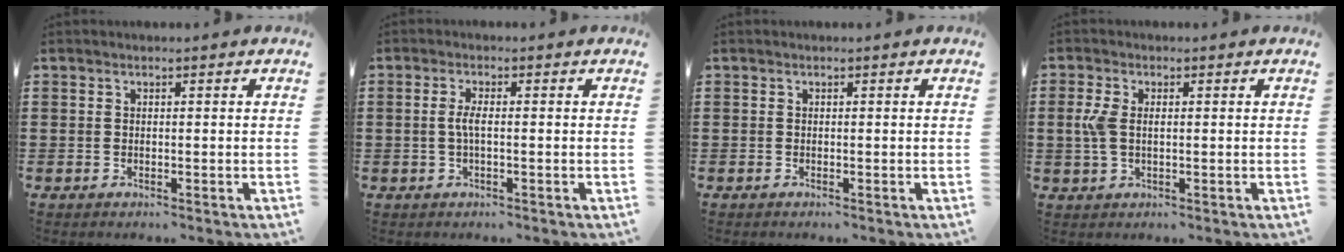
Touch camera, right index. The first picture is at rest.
{"total": 2.4, "force": [-0.3, 0.4, 2.4], "torque": [-0.060, -0.006, -0.012]}
{"total": 0.0}
{"total": 3.8, "force": [0.3, 2.0, 3.2], "torque": [-0.089, 0.001, -0.004]}